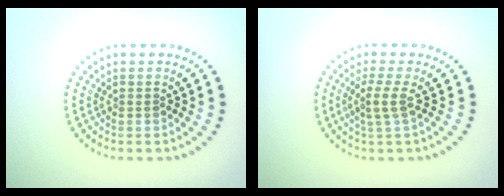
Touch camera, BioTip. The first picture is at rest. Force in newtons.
{"total": 2.0, "press": 1.5, "slide": 1.3}